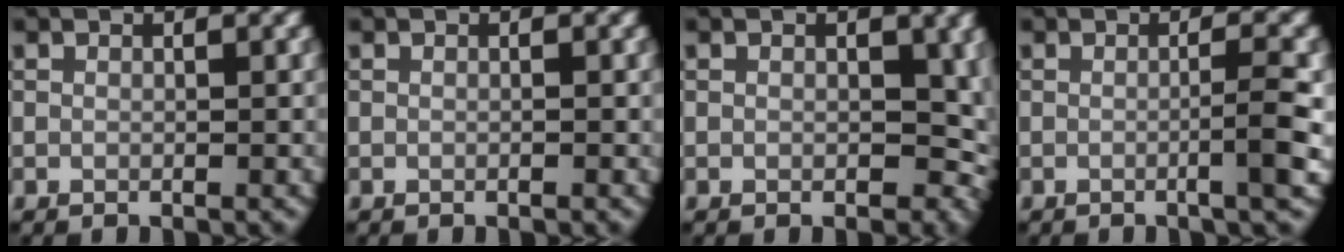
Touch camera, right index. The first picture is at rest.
{"total": 0.0}
{"total": 4.4, "force": [0.0, 3.0, 3.2], "torque": [-0.025, -0.008, 0.004]}
{"total": 3.1, "force": [-0.7, 0.3, 3.0], "torque": [-0.039, 0.007, -0.020]}